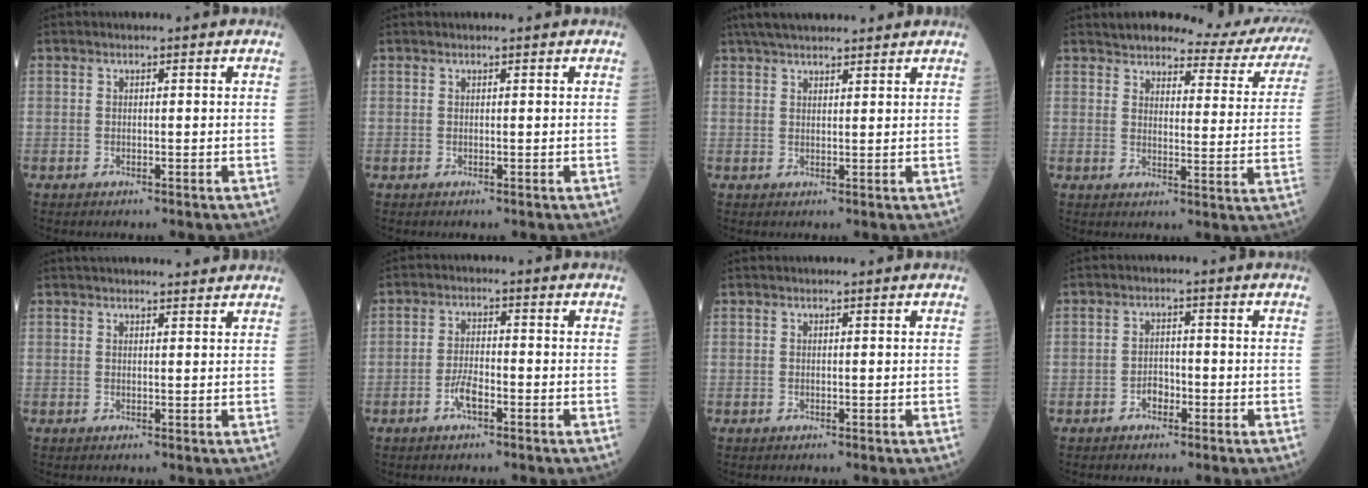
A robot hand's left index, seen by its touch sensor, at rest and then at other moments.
{"total": 1.0, "force": [0.9, 0.0, 0.3], "torque": [-0.001, 0.015, 0.016]}
{"total": 9.8, "force": [8.5, 2.0, 4.5], "torque": [-0.068, 0.038, 0.131]}
{"total": 15.6, "force": [14.5, 3.5, 4.5], "torque": [-0.029, -0.033, 0.150]}
{"total": 9.1, "force": [8.5, 1.2, 3.0], "torque": [-0.033, 0.026, 0.105]}
{"total": 3.3, "force": [-1.8, 0.9, 2.6], "torque": [-0.052, 0.002, -0.035]}
{"total": 1.3, "force": [1.2, 0.1, 0.4], "torque": [-0.003, 0.018, 0.019]}
{"total": 2.0, "force": [-1.2, 1.2, 1.1], "torque": [-0.013, 0.006, -0.023]}